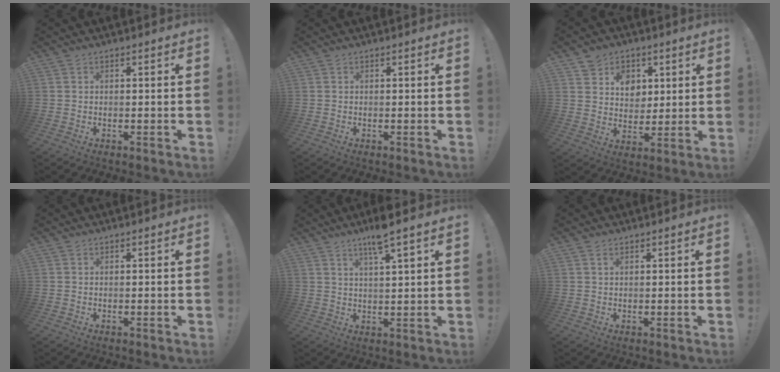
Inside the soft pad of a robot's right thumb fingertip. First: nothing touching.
{"total": 0.0}
{"total": 9.7, "force": [4.7, 8.1, 2.6], "torque": [-0.036, -0.033, 0.095]}
{"total": 0.0}
{"total": 7.8, "force": [5.3, 0.6, 5.7], "torque": [-0.080, -0.028, 0.082]}
{"total": 0.9, "force": [0.6, 0.3, 0.6], "torque": [-0.005, -0.003, 0.009]}